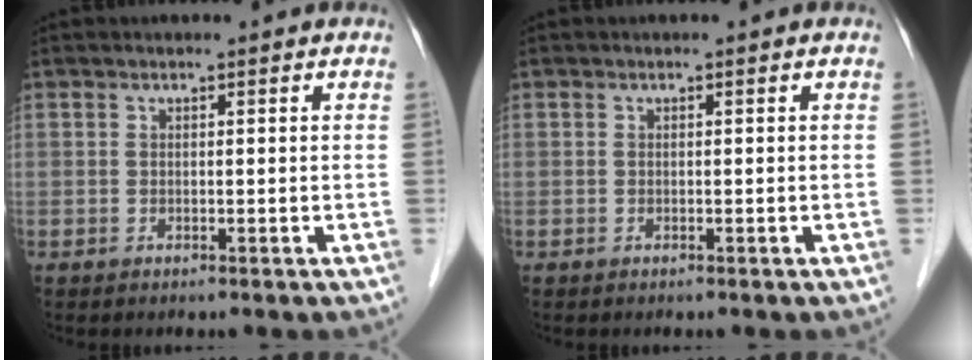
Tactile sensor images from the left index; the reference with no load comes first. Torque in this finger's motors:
{"motor_torque": [-0.24, -0.13, 0.00, 0.01]}